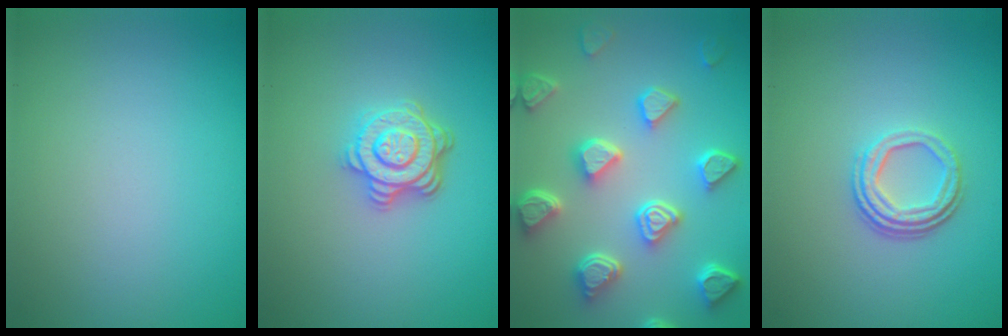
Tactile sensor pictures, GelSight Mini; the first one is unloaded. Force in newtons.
{"total": 4.1, "press": 3.2, "slide": 2.6}
{"total": 7.0, "press": 5.5, "slide": 4.4}
{"total": 3.3, "press": 2.3, "slide": 2.4}